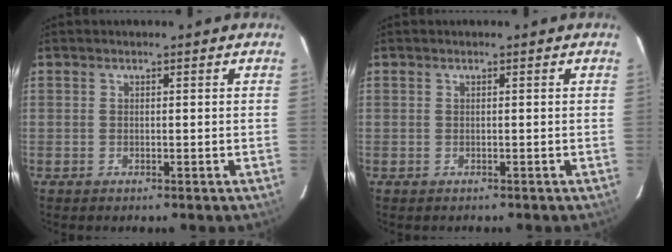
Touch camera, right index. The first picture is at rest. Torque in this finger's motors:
{"motor_torque": [0.13, -0.09, 0.00, 0.00]}